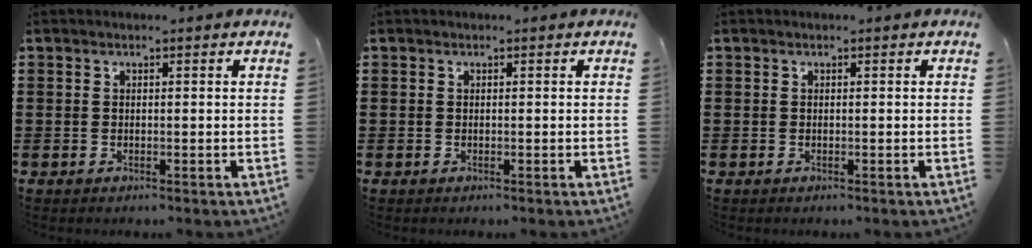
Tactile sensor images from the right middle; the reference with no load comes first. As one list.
[{"total": 0.0}, {"total": 0.0}]